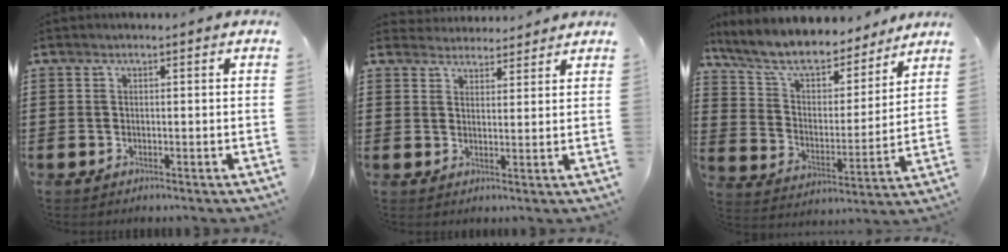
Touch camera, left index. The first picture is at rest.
{"total": 2.7, "force": [2.6, 0.5, -0.6], "torque": [0.004, -0.008, 0.050]}
{"total": 8.9, "force": [8.0, 2.3, 3.1], "torque": [-0.099, -0.051, 0.138]}